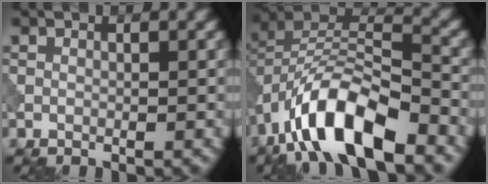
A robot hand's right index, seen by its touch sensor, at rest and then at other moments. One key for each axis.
{"total": 10.7, "fx": -6.4, "fy": 4.0, "fz": 7.6, "tx": -0.134, "ty": 0.011, "tz": -0.125}